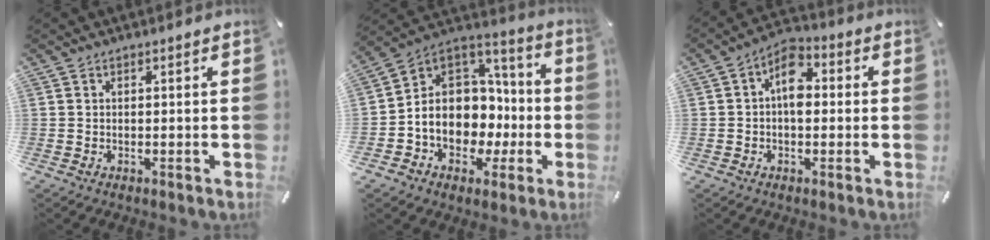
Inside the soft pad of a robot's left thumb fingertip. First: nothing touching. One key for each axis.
{"total": 12.3, "fx": -2.0, "fy": 10.8, "fz": 5.5, "tx": -0.102, "ty": -0.020, "tz": -0.034}
{"total": 7.0, "fx": -0.3, "fy": 4.4, "fz": 5.4, "tx": -0.083, "ty": 0.014, "tz": -0.006}